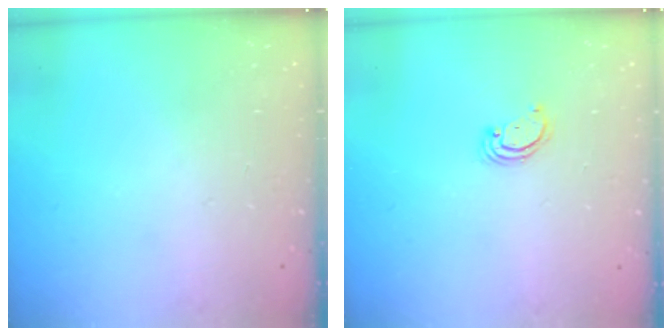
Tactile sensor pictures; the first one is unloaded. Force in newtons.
{"total": 1.7, "press": 1.7, "slide": 0.1}